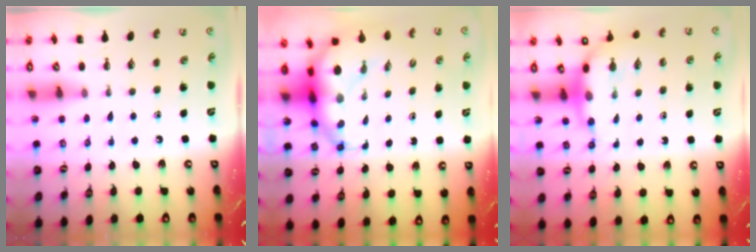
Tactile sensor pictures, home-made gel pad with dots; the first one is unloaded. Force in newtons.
{"total": 8.0, "press": 7.7, "slide": 2.3}
{"total": 6.9, "press": 6.7, "slide": 1.8}